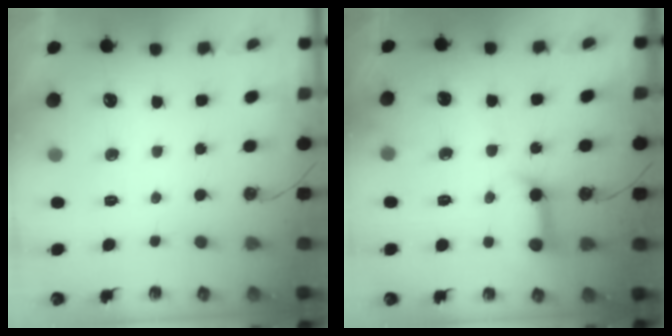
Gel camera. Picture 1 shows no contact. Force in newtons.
{"total": 12.5, "press": 12.5, "slide": 1.2}